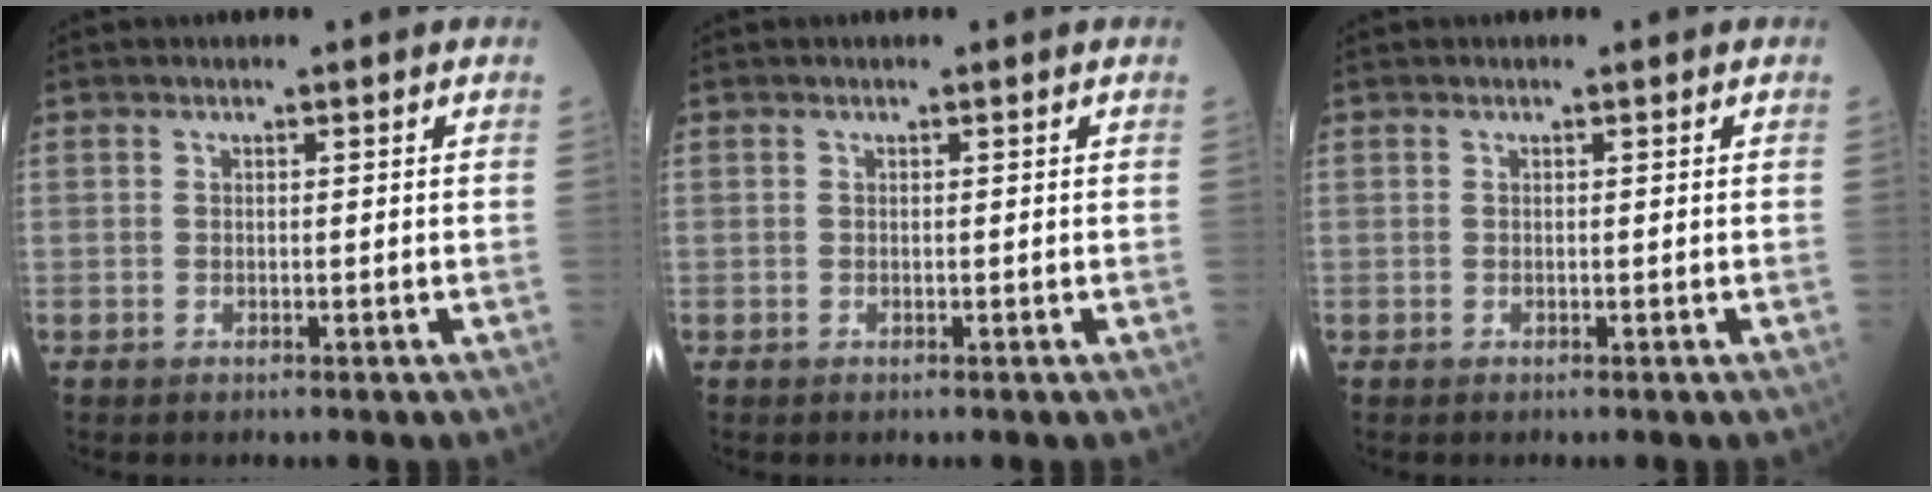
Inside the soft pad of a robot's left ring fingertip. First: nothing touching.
{"total": 0.0}
{"total": 0.0}